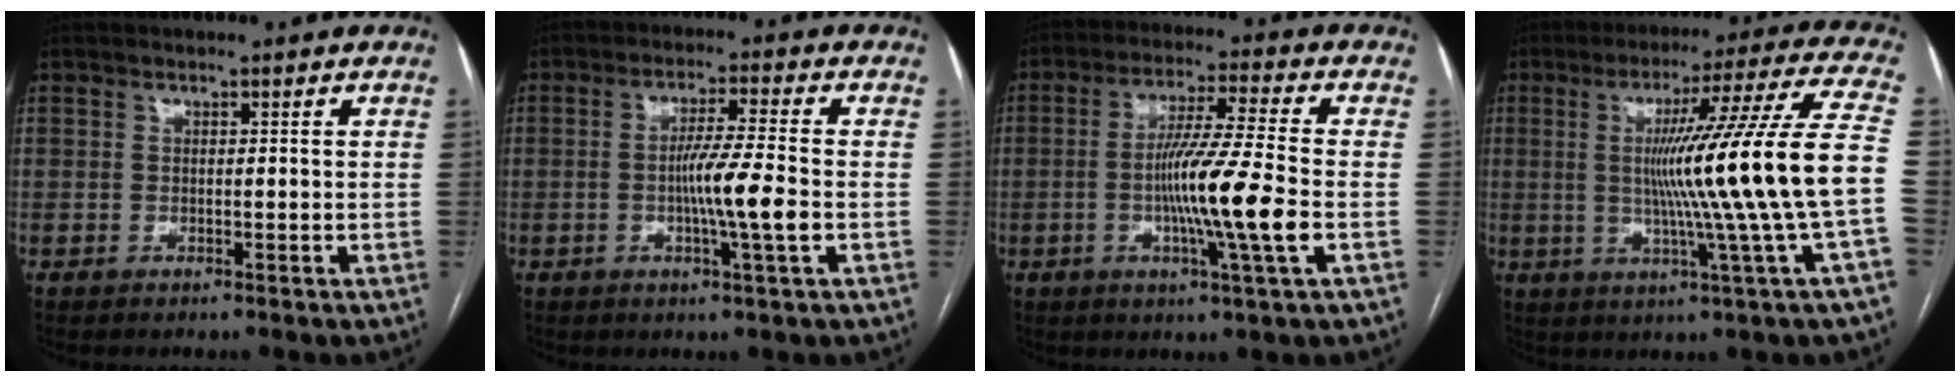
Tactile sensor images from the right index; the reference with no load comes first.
{"total": 7.5, "force": [-1.5, -0.7, 7.3], "torque": [-0.129, -0.007, -0.028]}
{"total": 12.5, "force": [-2.6, -1.2, 12.2], "torque": [-0.224, -0.014, -0.052]}
{"total": 19.5, "force": [-1.1, -3.0, 19.2], "torque": [-0.274, -0.001, -0.031]}